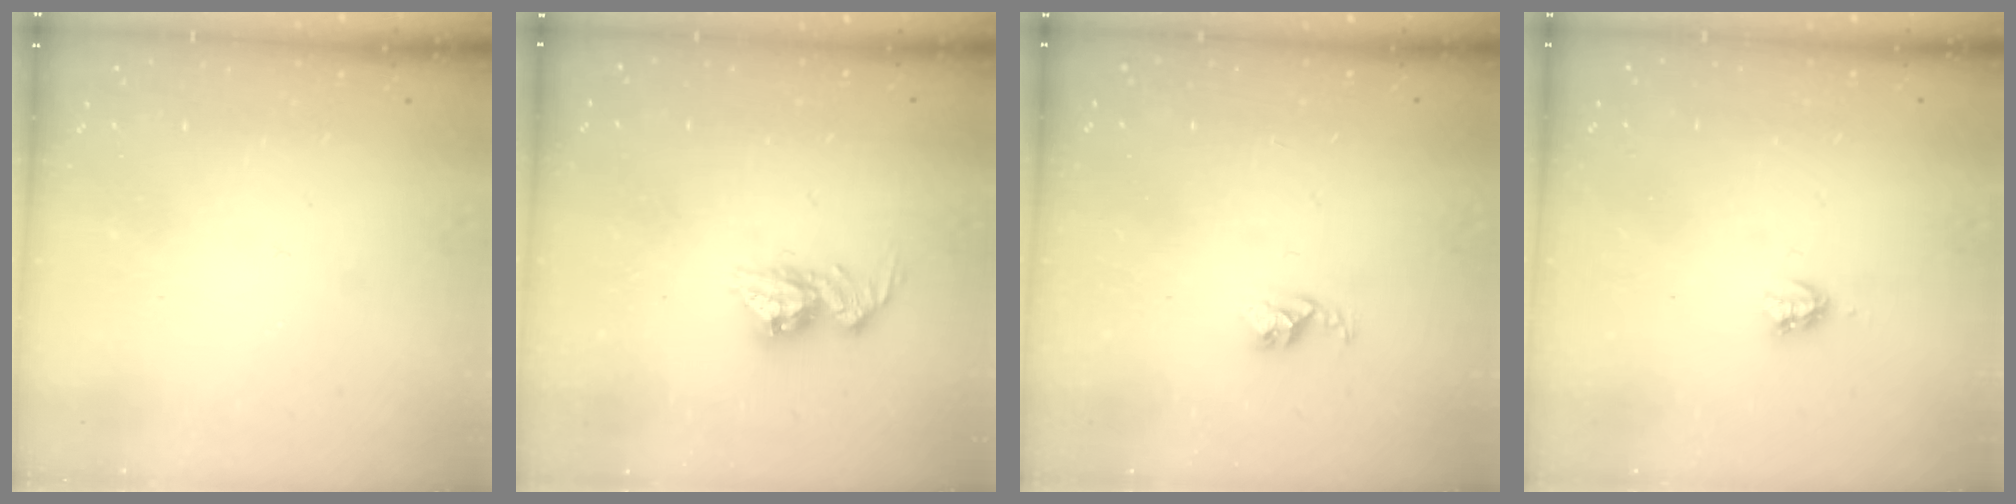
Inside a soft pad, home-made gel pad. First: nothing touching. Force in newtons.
{"total": 9.8, "press": 9.8, "slide": 0.8}
{"total": 2.5, "press": 2.5, "slide": 0.4}
{"total": 4.0, "press": 4.0, "slide": 0.4}